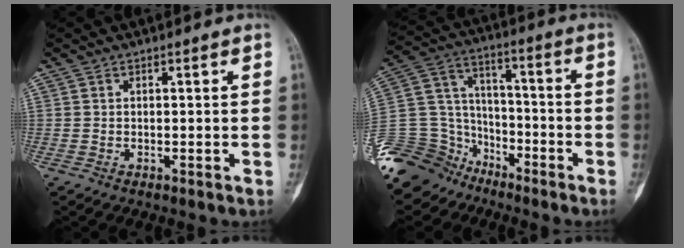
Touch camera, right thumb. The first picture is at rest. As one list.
[{"total": 18.0, "force": [-13.4, 11.5, 3.4], "torque": [-0.063, 0.094, -0.244]}]